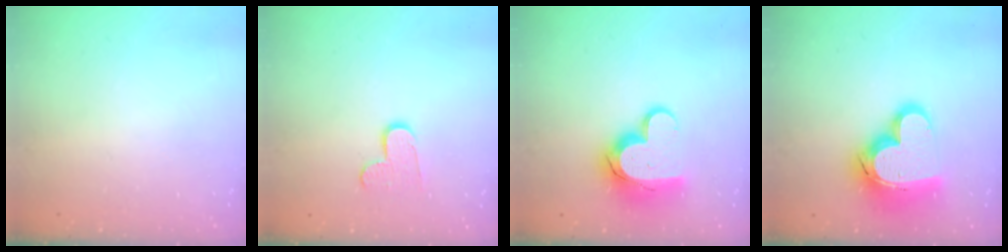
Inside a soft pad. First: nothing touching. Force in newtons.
{"total": 8.3, "press": 8.3, "slide": 0.6}
{"total": 14.1, "press": 14.0, "slide": 1.2}
{"total": 19.3, "press": 19.2, "slide": 1.8}